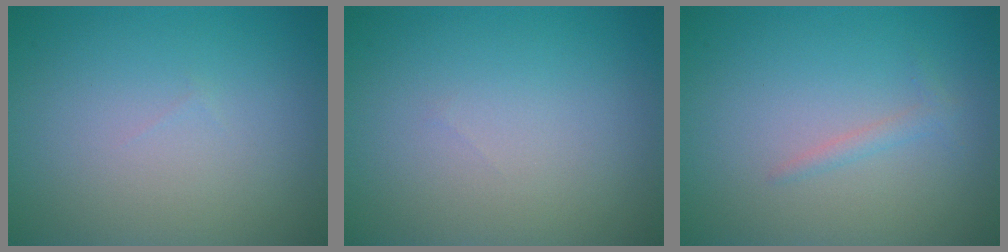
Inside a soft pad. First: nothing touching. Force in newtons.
{"total": 0.0}
{"total": 1.0, "press": 1.0, "slide": 0.1}